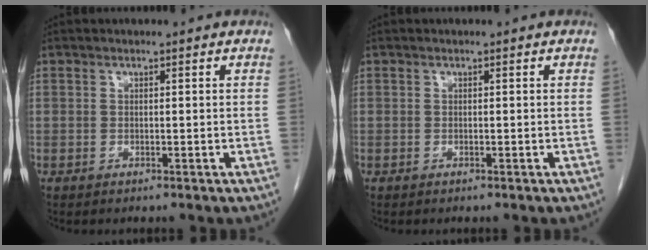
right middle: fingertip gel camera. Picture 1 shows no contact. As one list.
[{"total": 0.0}]